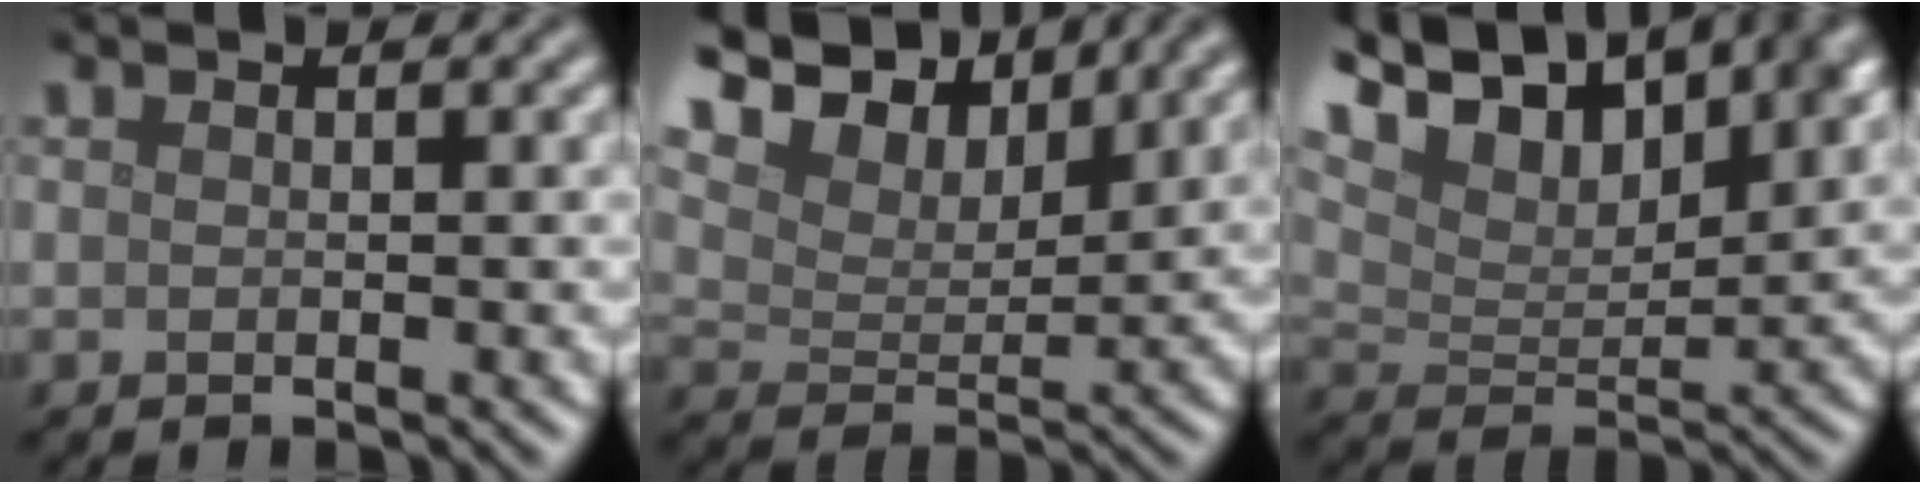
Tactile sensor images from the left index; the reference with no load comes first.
{"total": 12.2, "force": [8.9, 6.0, 5.9], "torque": [-0.138, 0.019, 0.132]}
{"total": 11.7, "force": [8.3, 4.8, 6.7], "torque": [-0.138, 0.022, 0.127]}